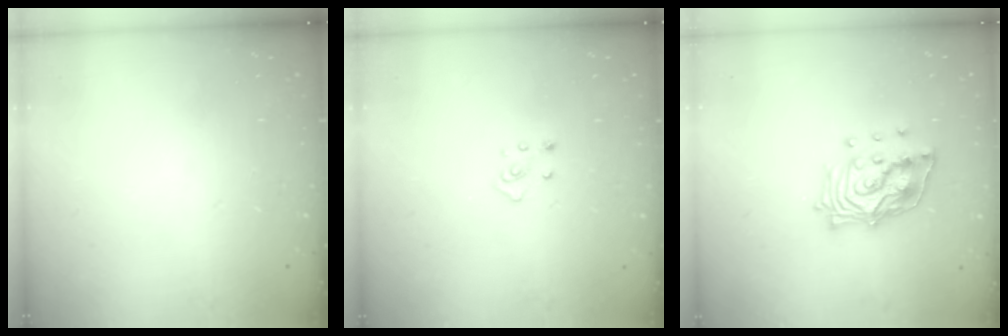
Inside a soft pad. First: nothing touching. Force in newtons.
{"total": 2.8, "press": 2.8, "slide": 0.3}
{"total": 15.1, "press": 15.0, "slide": 2.0}